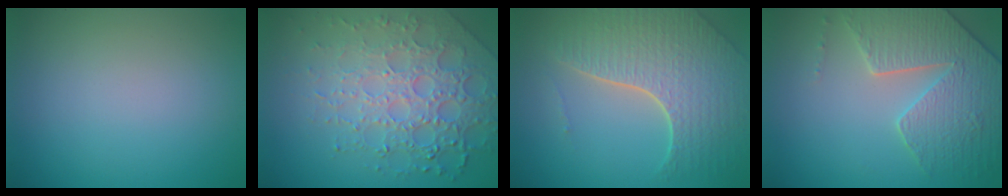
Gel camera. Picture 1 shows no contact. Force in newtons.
{"total": 7.7, "press": 5.3, "slide": 5.5}
{"total": 7.0, "press": 5.0, "slide": 4.9}
{"total": 5.0, "press": 4.8, "slide": 1.3}